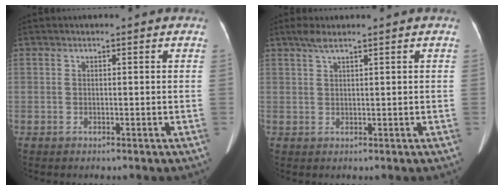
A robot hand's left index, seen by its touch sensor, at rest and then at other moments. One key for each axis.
{"total": 2.1, "fx": 1.6, "fy": 0.0, "fz": 1.4, "tx": -0.035, "ty": 0.012, "tz": 0.035}